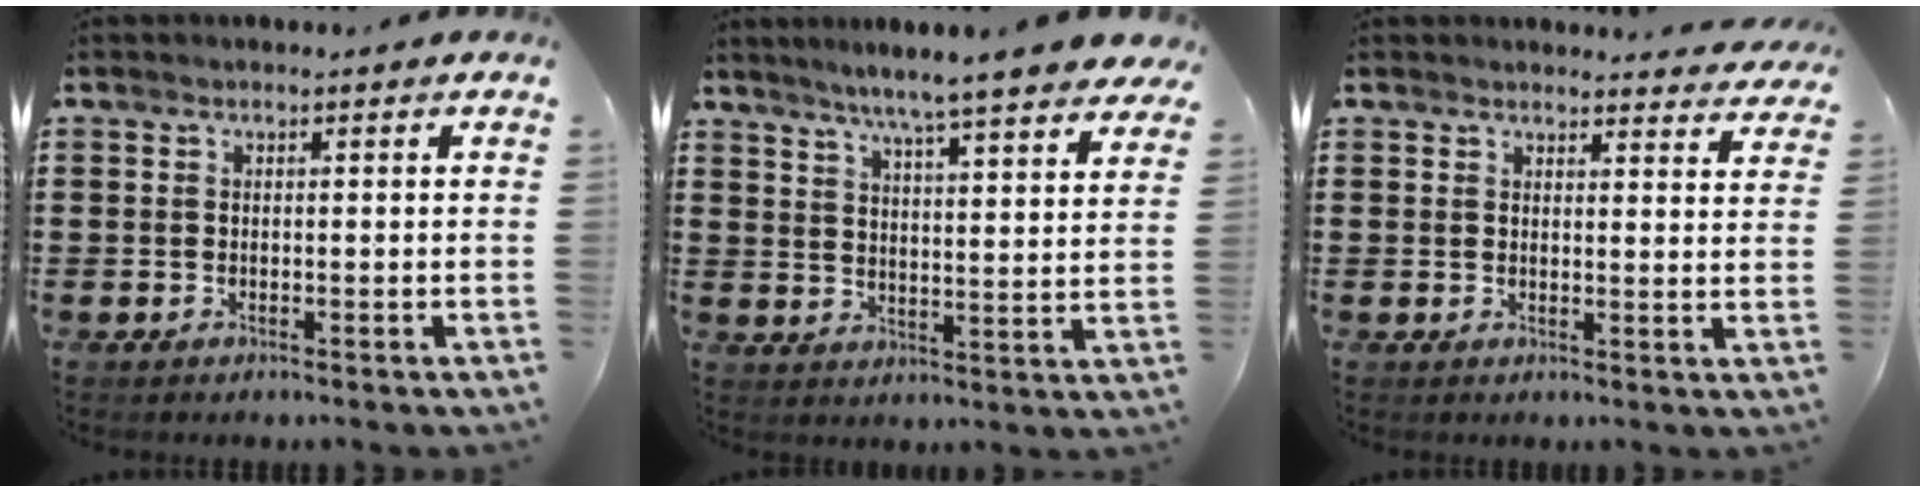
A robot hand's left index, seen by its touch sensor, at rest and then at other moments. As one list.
[{"total": 5.9, "force": [5.3, -0.9, 2.5], "torque": [-0.073, -0.033, 0.086]}, {"total": 2.6, "force": [2.6, 0.2, 0.3], "torque": [-0.005, -0.012, 0.046]}]